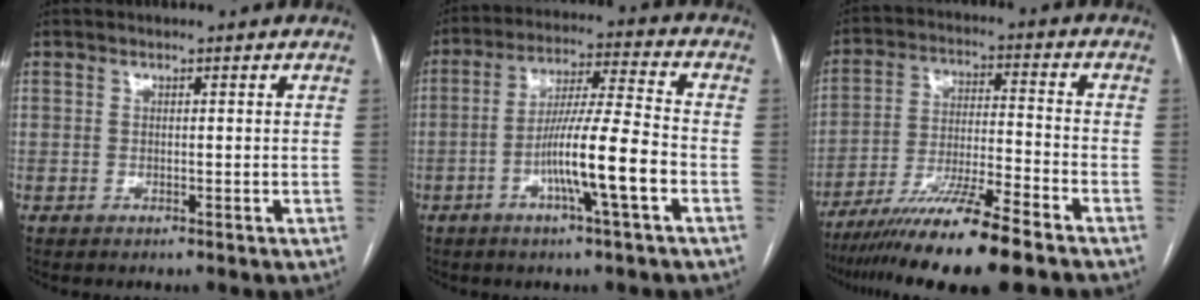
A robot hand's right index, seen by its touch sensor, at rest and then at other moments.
{"total": 11.4, "force": [-4.0, -0.2, 10.6], "torque": [-0.193, 0.003, -0.072]}
{"total": 14.2, "force": [-10.8, -0.5, 9.2], "torque": [-0.166, -0.033, -0.187]}